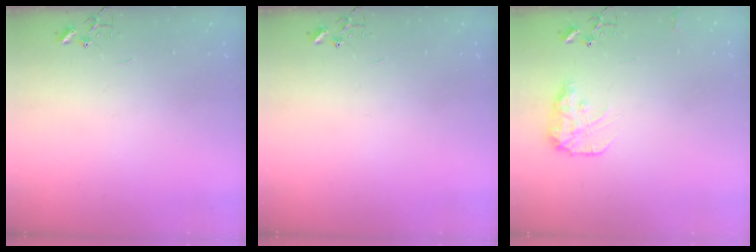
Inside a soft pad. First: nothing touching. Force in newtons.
{"total": 0.0}
{"total": 10.8, "press": 10.8, "slide": 0.4}